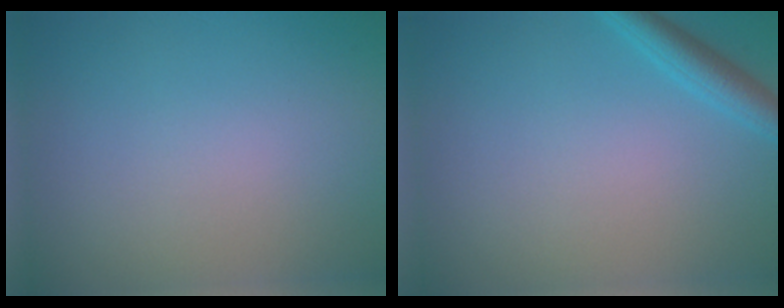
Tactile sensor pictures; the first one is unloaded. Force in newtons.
{"total": 2.3, "press": 2.2, "slide": 0.2}